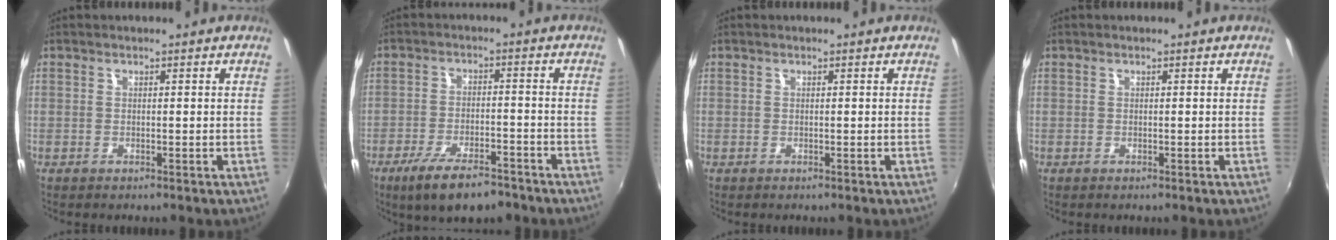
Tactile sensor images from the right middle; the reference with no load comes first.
{"total": 10.6, "force": [-7.6, 3.4, 6.5], "torque": [-0.142, -0.021, -0.126]}
{"total": 0.0}
{"total": 0.0}